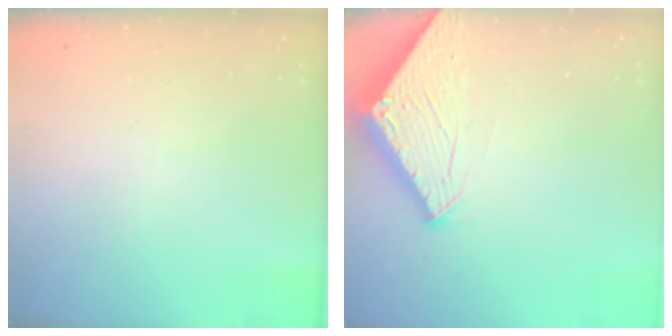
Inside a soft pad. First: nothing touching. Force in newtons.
{"total": 2.8, "press": 2.8, "slide": 0.2}